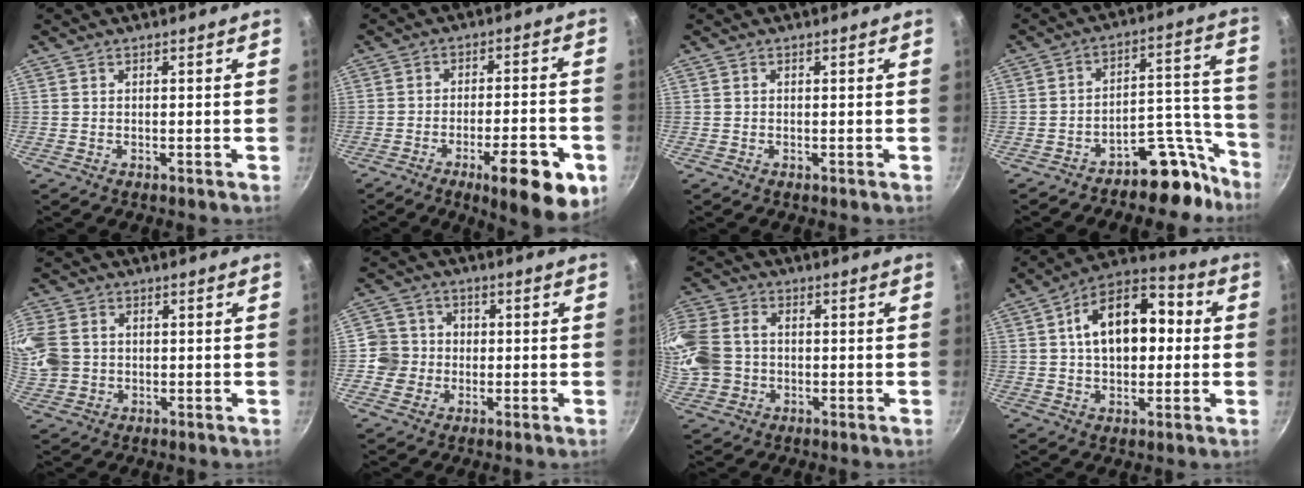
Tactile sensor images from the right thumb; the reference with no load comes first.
{"total": 14.5, "force": [-6.8, 4.1, 12.2], "torque": [-0.156, 0.021, -0.090]}
{"total": 0.0}
{"total": 10.9, "force": [-8.6, 4.4, 5.0], "torque": [-0.020, 0.132, -0.133]}
{"total": 13.2, "force": [1.6, 10.9, 7.2], "torque": [-0.203, 0.016, 0.040]}
{"total": 6.9, "force": [-0.7, 6.8, 1.1], "torque": [0.013, 0.019, -0.018]}
{"total": 17.4, "force": [0.2, 14.2, 10.1], "torque": [-0.268, 0.033, 0.010]}
{"total": 16.8, "force": [2.3, 10.1, 13.2], "torque": [-0.180, 0.031, 0.029]}